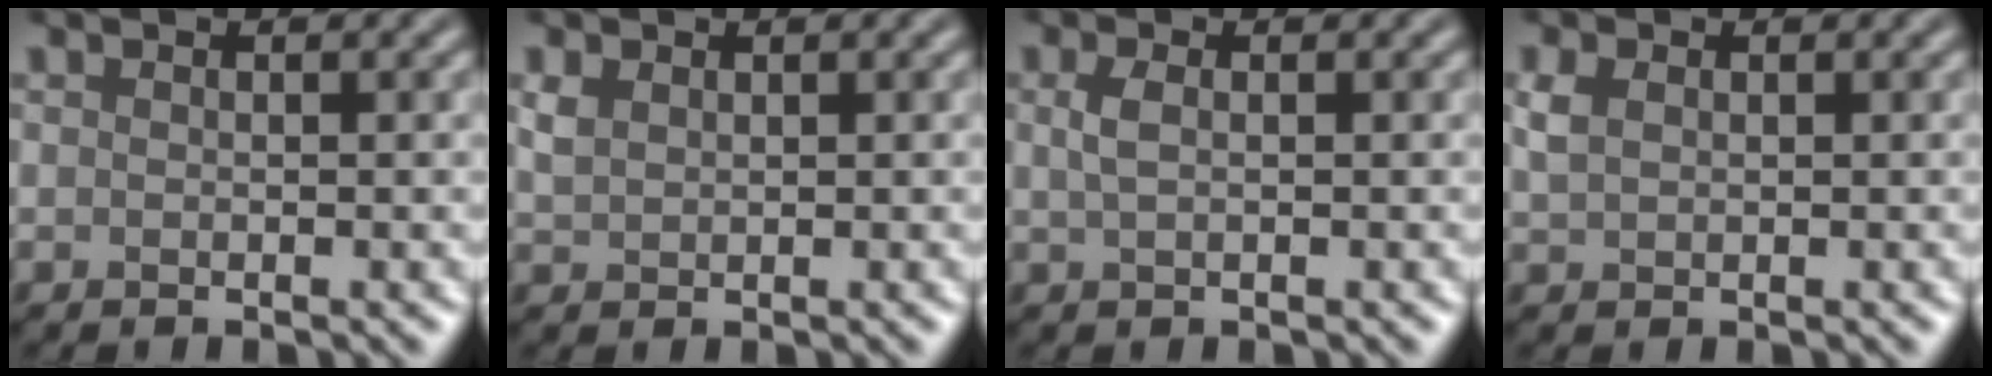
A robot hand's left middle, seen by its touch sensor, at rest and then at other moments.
{"total": 1.3, "force": [0.7, 0.8, 0.6], "torque": [-0.016, 0.001, 0.018]}
{"total": 1.3, "force": [0.3, 0.6, 1.1], "torque": [-0.028, 0.002, 0.007]}
{"total": 1.5, "force": [0.6, 1.1, 0.9], "torque": [-0.022, 0.003, 0.013]}